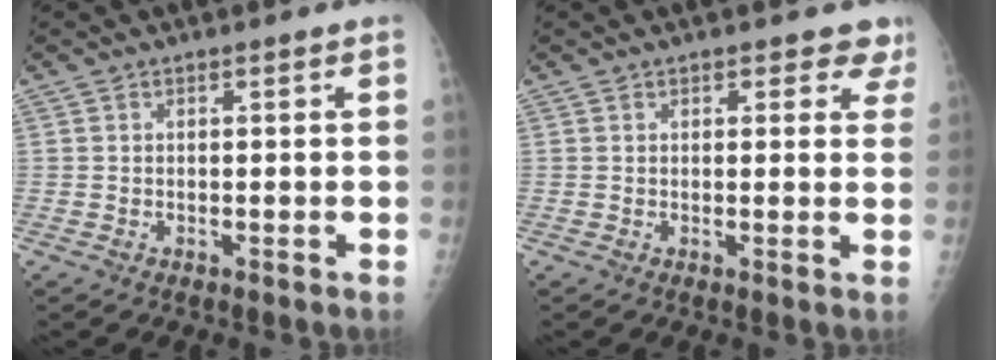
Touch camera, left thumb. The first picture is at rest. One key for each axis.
{"total": 3.9, "fx": 2.7, "fy": 2.2, "fz": 1.7, "tx": 0.019, "ty": -0.008, "tz": 0.023}